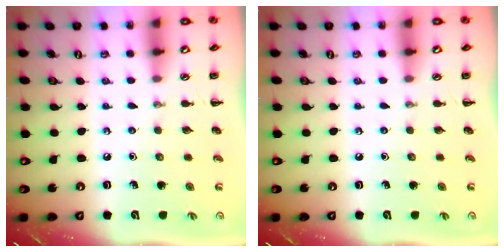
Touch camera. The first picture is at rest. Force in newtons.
{"total": 0.0}